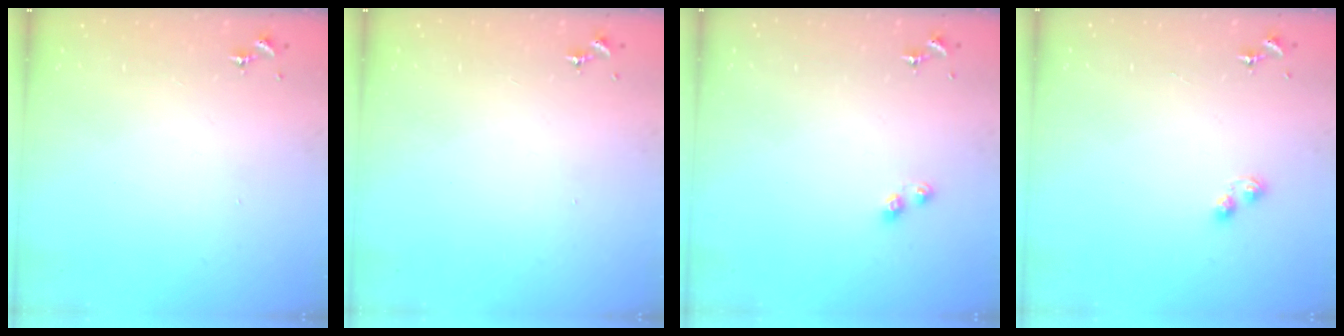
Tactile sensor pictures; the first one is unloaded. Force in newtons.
{"total": 0.0}
{"total": 3.6, "press": 3.6, "slide": 0.5}
{"total": 4.6, "press": 4.6, "slide": 0.7}